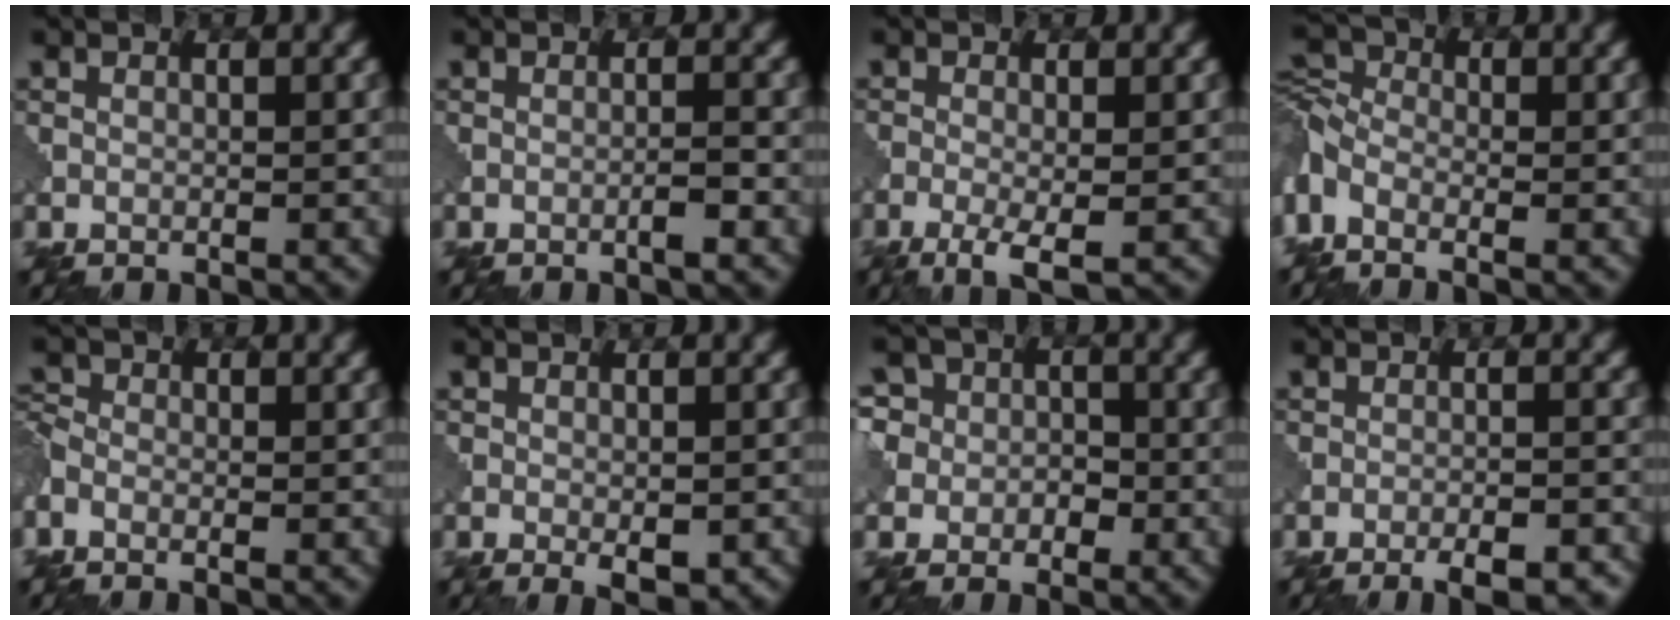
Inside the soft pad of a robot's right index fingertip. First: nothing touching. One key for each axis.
{"total": 1.1, "fx": -1.0, "fy": -0.3, "fz": 0.5, "tx": -0.008, "ty": 0.005, "tz": -0.019}
{"total": 3.1, "fx": -1.8, "fy": 0.5, "fz": 2.5, "tx": -0.053, "ty": -0.007, "tz": -0.031}
{"total": 3.5, "fx": -1.9, "fy": 2.2, "fz": 2.1, "tx": -0.062, "ty": -0.007, "tz": -0.049}
{"total": 1.8, "fx": -0.8, "fy": 1.3, "fz": 1.0, "tx": -0.031, "ty": 0.002, "tz": -0.034}
{"total": 1.7, "fx": -1.1, "fy": 0.1, "fz": 1.3, "tx": -0.027, "ty": -0.009, "tz": -0.010}
{"total": 4.8, "fx": -0.8, "fy": 4.7, "fz": 0.4, "tx": -0.005, "ty": 0.024, "tz": -0.049}
{"total": 5.0, "fx": -4.2, "fy": 1.1, "fz": 2.5, "tx": -0.017, "ty": 0.005, "tz": -0.050}